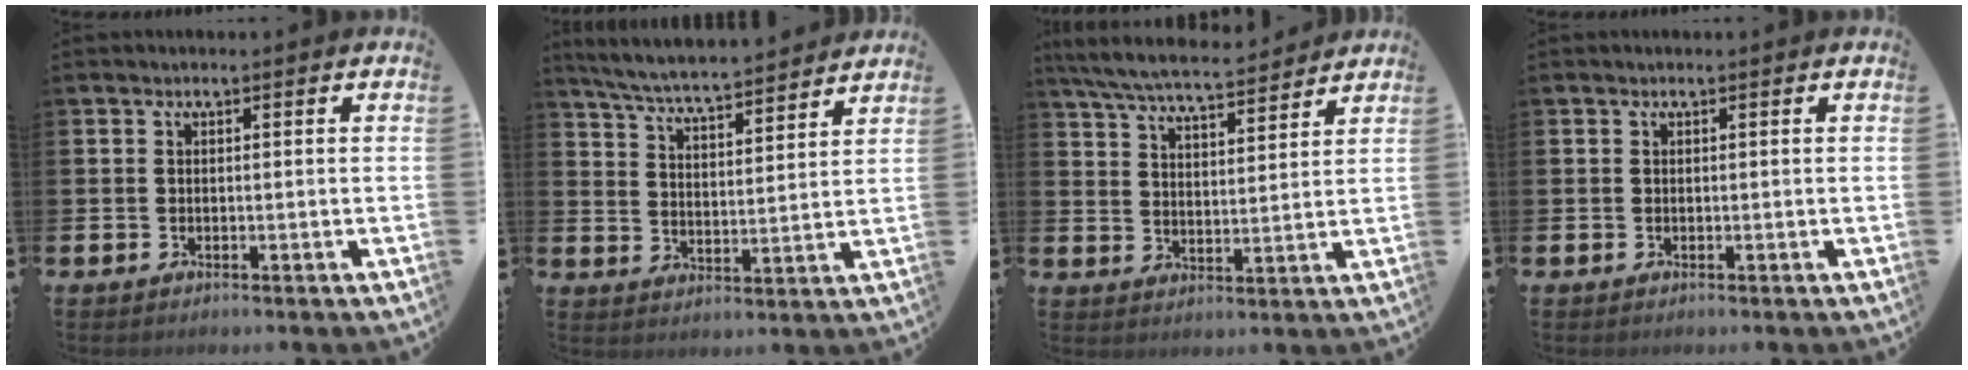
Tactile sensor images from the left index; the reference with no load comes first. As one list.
[{"total": 6.1, "force": [6.0, 0.1, 1.4], "torque": [-0.051, -0.047, 0.102]}, {"total": 6.9, "force": [6.5, 0.8, 2.1], "torque": [-0.065, -0.038, 0.115]}, {"total": 0.0}]